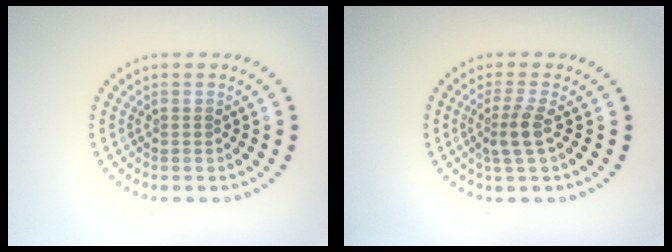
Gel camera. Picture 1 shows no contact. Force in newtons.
{"total": 2.3, "press": 1.7, "slide": 1.5}